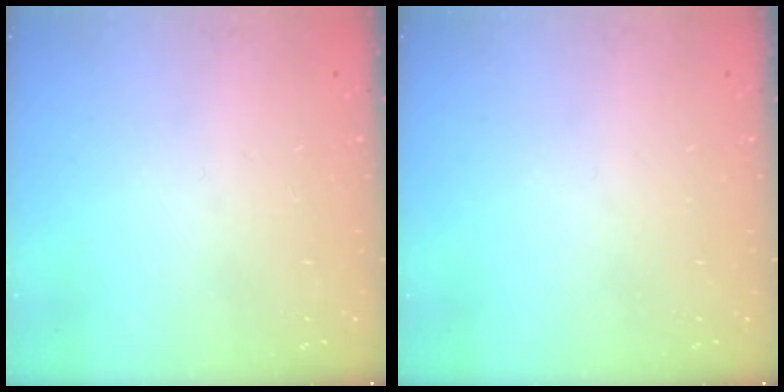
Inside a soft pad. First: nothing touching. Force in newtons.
{"total": 0.0}